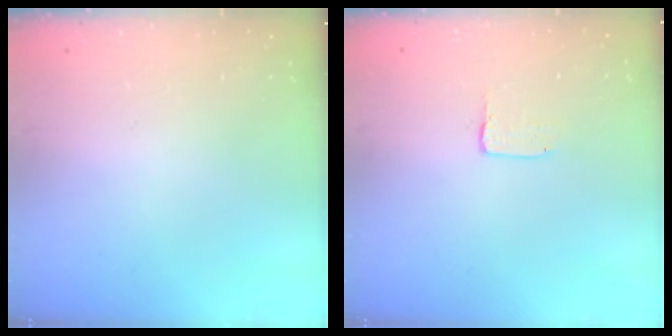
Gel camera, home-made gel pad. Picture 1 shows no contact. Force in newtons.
{"total": 2.0, "press": 2.0, "slide": 0.0}